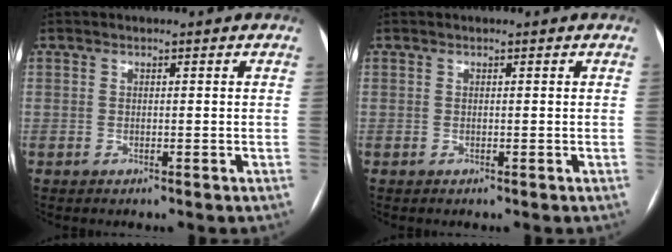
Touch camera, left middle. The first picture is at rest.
{"total": 0.0}